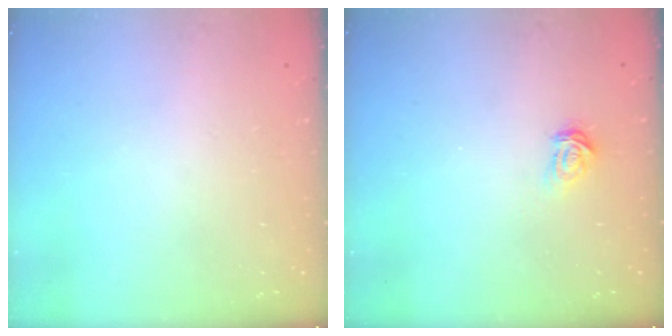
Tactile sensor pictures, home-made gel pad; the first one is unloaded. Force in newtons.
{"total": 3.0, "press": 3.0, "slide": 0.3}